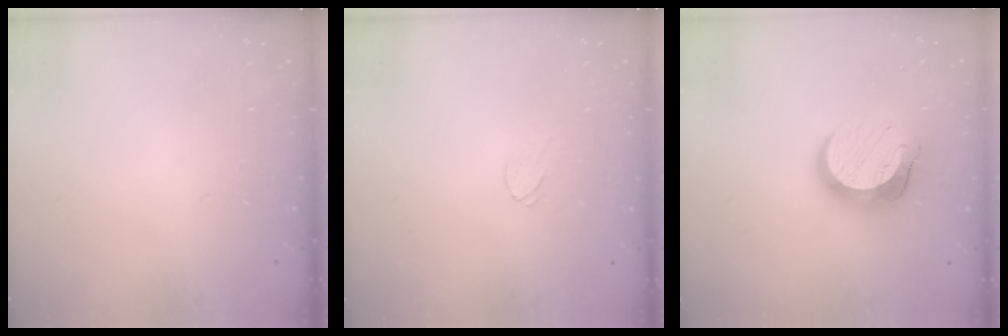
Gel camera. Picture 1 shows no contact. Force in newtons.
{"total": 3.6, "press": 3.6, "slide": 0.3}
{"total": 13.6, "press": 13.6, "slide": 1.2}